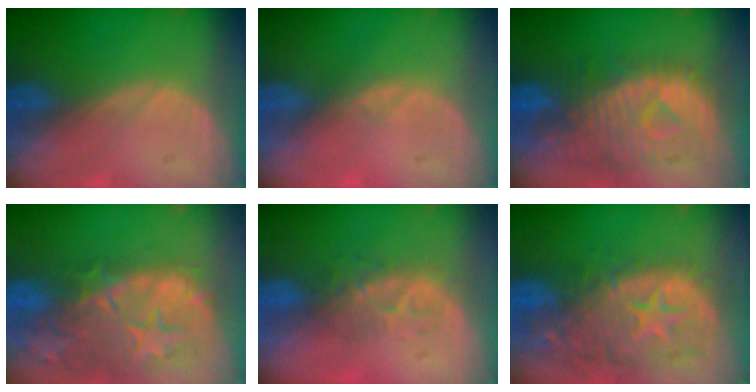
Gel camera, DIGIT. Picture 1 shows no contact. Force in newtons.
{"total": 0.9, "press": 0.8, "slide": 0.3}
{"total": 10.9, "press": 9.7, "slide": 5.1}
{"total": 14.7, "press": 11.7, "slide": 8.9}
{"total": 4.1, "press": 4.0, "slide": 1.2}
{"total": 13.8, "press": 11.1, "slide": 8.1}